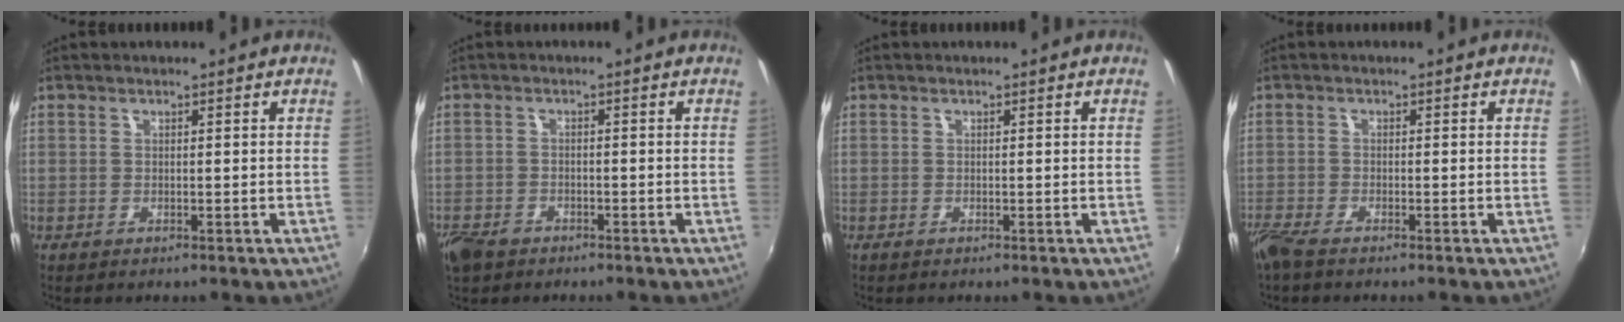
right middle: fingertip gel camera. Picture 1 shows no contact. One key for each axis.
{"total": 5.7, "fx": -4.1, "fy": 3.2, "fz": 2.2, "tx": -0.068, "ty": -0.011, "tz": -0.078}
{"total": 0.0}
{"total": 3.8, "fx": -3.2, "fy": 0.5, "fz": 2.1, "tx": -0.056, "ty": -0.016, "tz": -0.065}